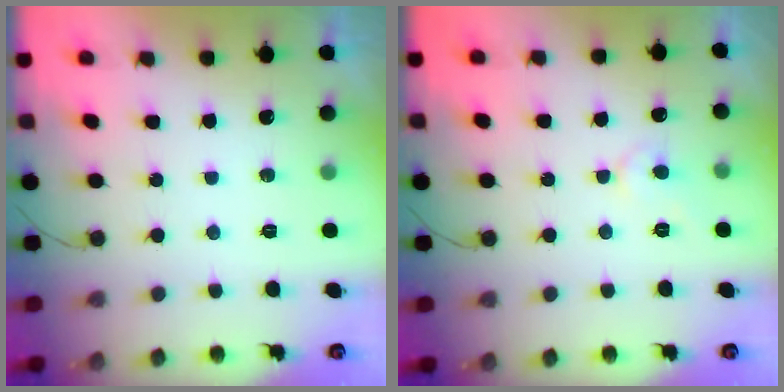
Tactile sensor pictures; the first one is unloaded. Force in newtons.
{"total": 4.8, "press": 4.8, "slide": 0.2}